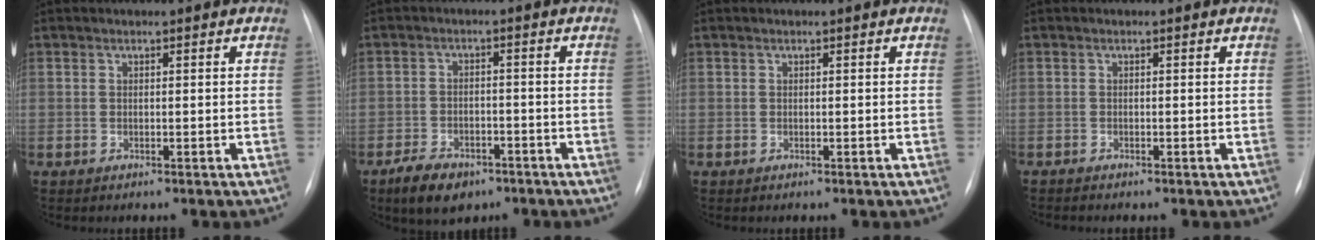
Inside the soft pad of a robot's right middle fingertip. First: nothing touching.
{"total": 6.8, "force": [-4.7, 3.6, 3.5], "torque": [-0.070, -0.003, -0.074]}
{"total": 0.0}
{"total": 0.9, "force": [-0.8, 0.1, 0.4], "torque": [-0.011, -0.004, -0.011]}